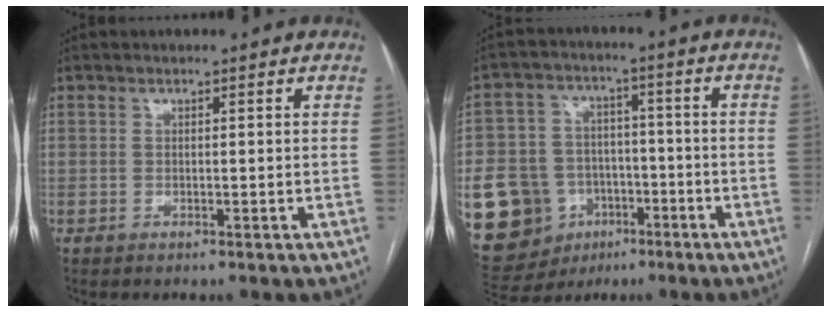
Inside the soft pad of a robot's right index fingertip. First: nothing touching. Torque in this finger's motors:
{"motor_torque": [0.32, -0.38, -0.49, -0.21]}